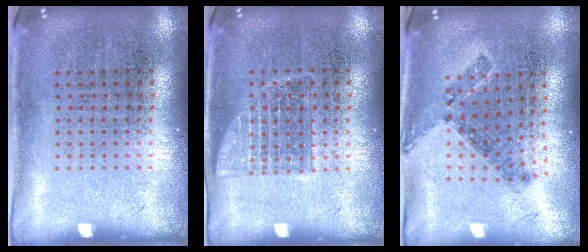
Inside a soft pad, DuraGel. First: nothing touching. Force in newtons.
{"total": 1.0, "press": 1.0, "slide": 0.3}
{"total": 0.8, "press": 0.8, "slide": 0.3}